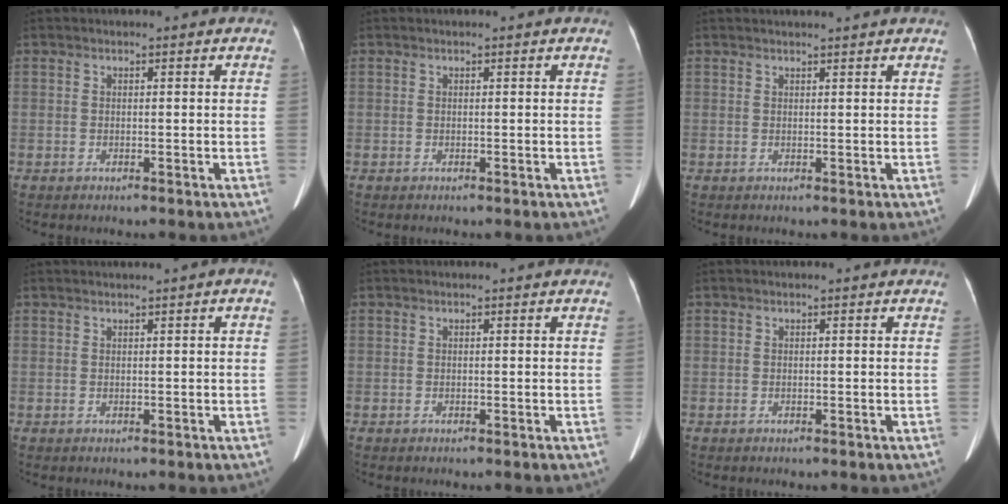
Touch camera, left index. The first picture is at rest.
{"total": 0.0}
{"total": 3.9, "force": [3.7, -0.4, 1.3], "torque": [-0.016, 0.018, 0.043]}
{"total": 1.0, "force": [0.5, -0.1, 0.9], "torque": [-0.018, 0.008, 0.009]}
{"total": 0.0}
{"total": 0.0}